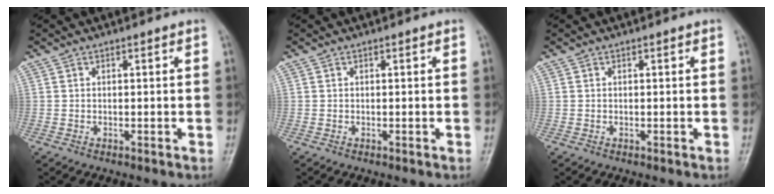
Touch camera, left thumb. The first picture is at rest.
{"total": 0.0}
{"total": 0.0}